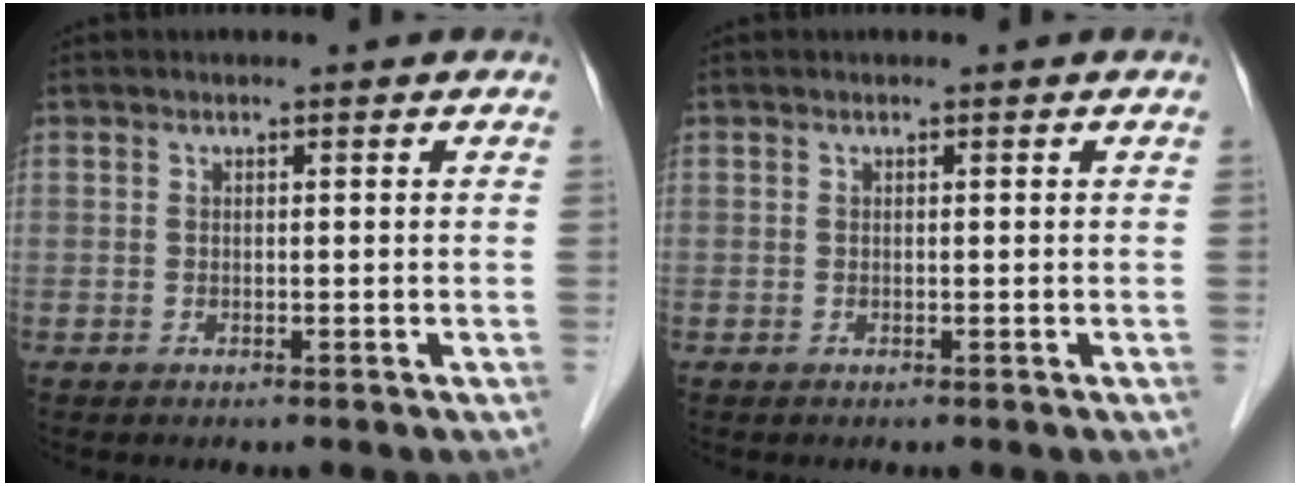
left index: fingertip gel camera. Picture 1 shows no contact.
{"total": 0.0}